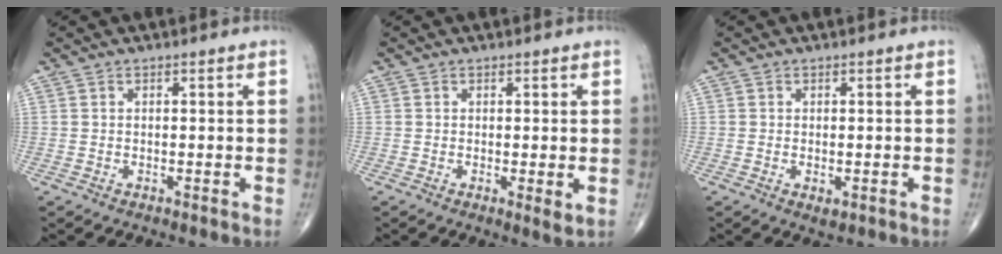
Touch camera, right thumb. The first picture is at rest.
{"total": 2.0, "force": [0.0, 0.5, 2.0], "torque": [-0.033, -0.009, -0.003]}
{"total": 1.6, "force": [-0.4, 0.9, 1.3], "torque": [-0.022, -0.005, -0.003]}